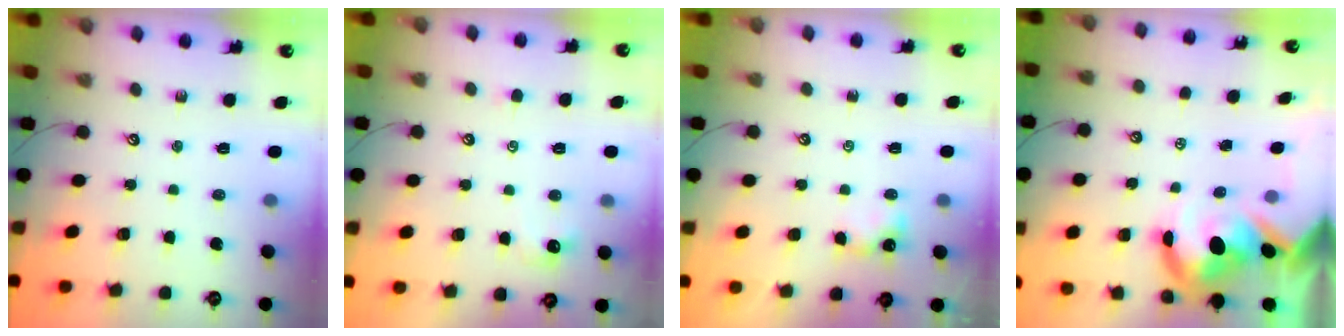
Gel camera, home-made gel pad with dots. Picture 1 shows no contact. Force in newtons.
{"total": 0.6, "press": 0.2, "slide": 0.6}
{"total": 1.4, "press": 1.4, "slide": 0.3}
{"total": 13.7, "press": 13.6, "slide": 1.9}